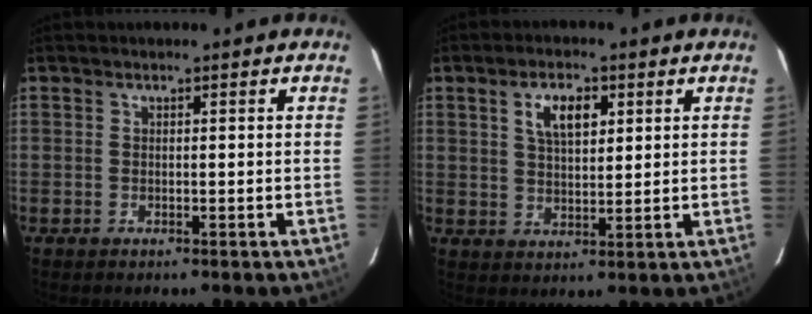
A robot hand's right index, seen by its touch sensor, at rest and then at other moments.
{"total": 6.4, "force": [2.6, 3.0, 5.0], "torque": [-0.088, 0.010, 0.049]}